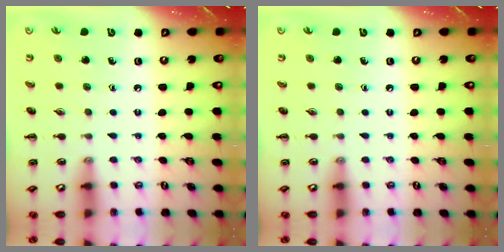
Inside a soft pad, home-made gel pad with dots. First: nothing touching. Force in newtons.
{"total": 0.0}